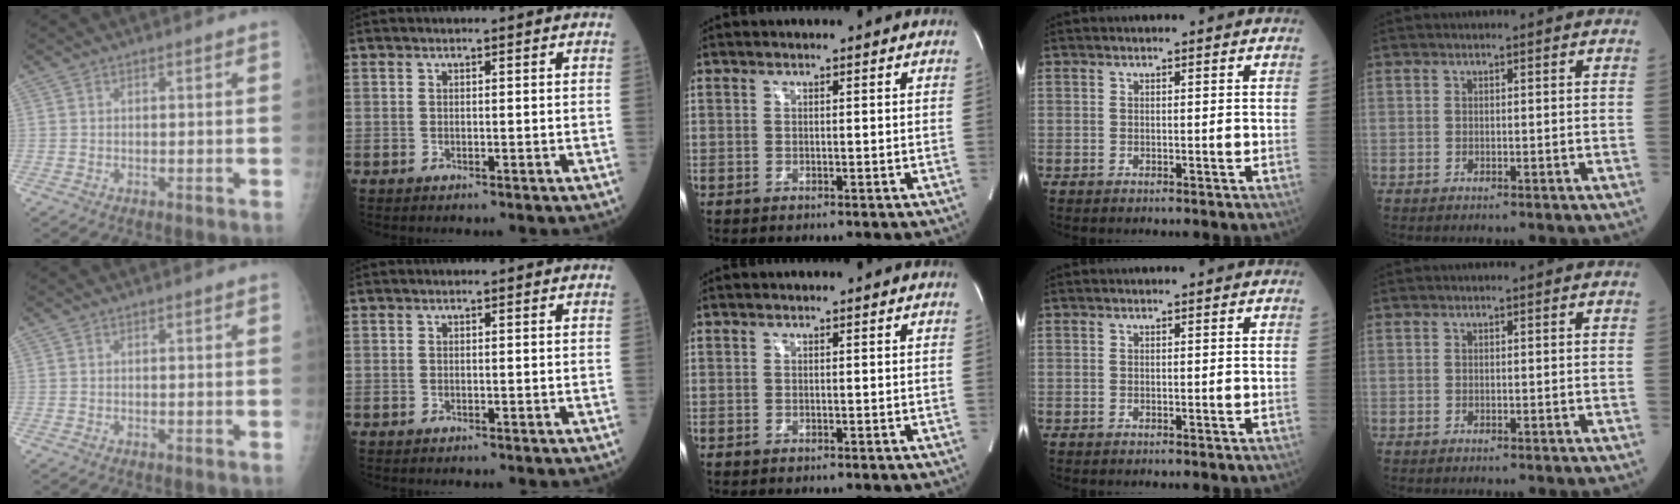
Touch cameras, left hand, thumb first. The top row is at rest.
{}